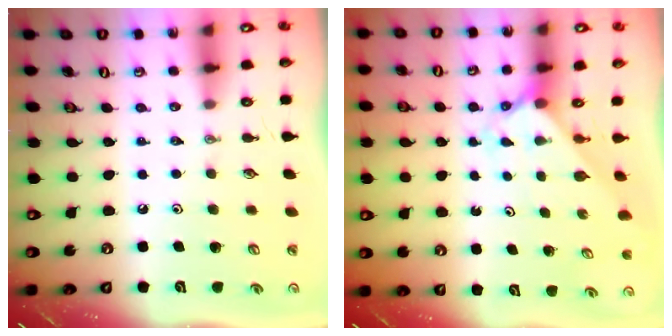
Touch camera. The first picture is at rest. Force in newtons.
{"total": 1.9, "press": 1.9, "slide": 0.1}